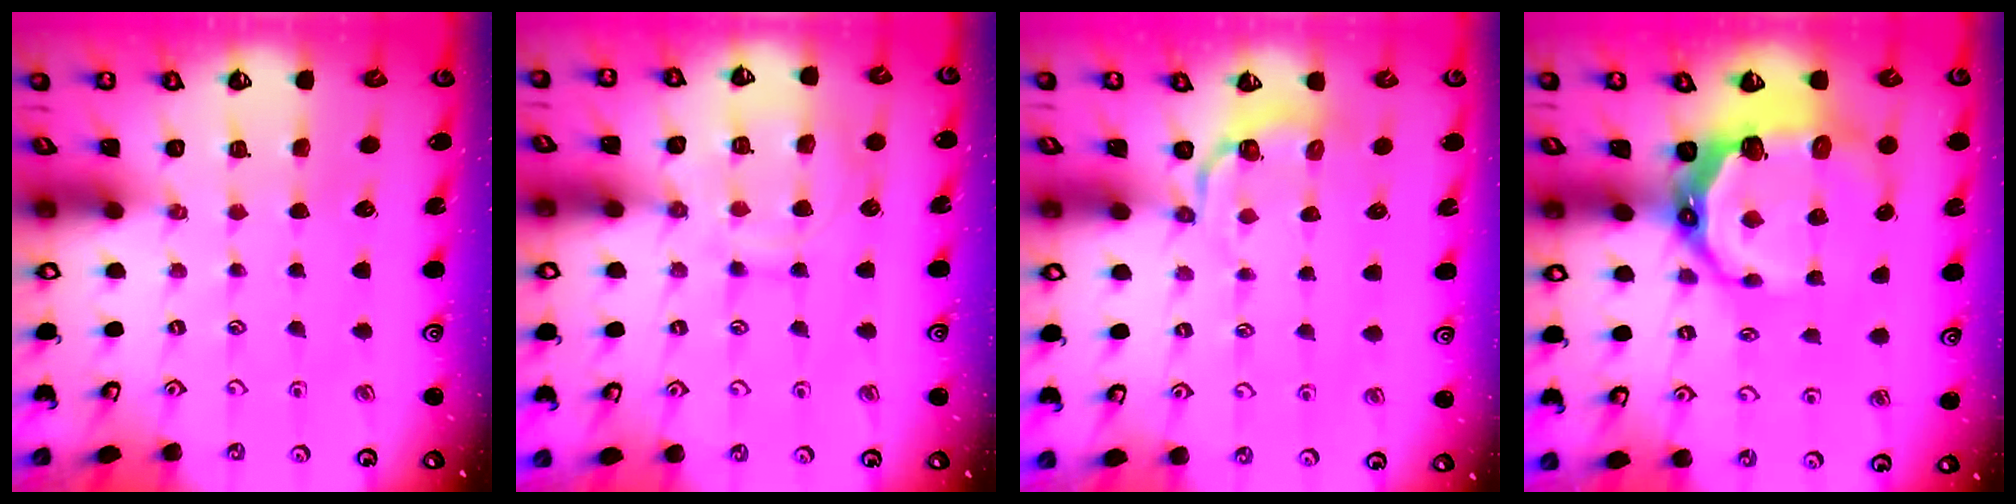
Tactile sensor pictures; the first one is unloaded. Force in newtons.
{"total": 12.2, "press": 12.1, "slide": 1.1}
{"total": 3.3, "press": 2.1, "slide": 2.6}
{"total": 11.6, "press": 10.5, "slide": 5.1}